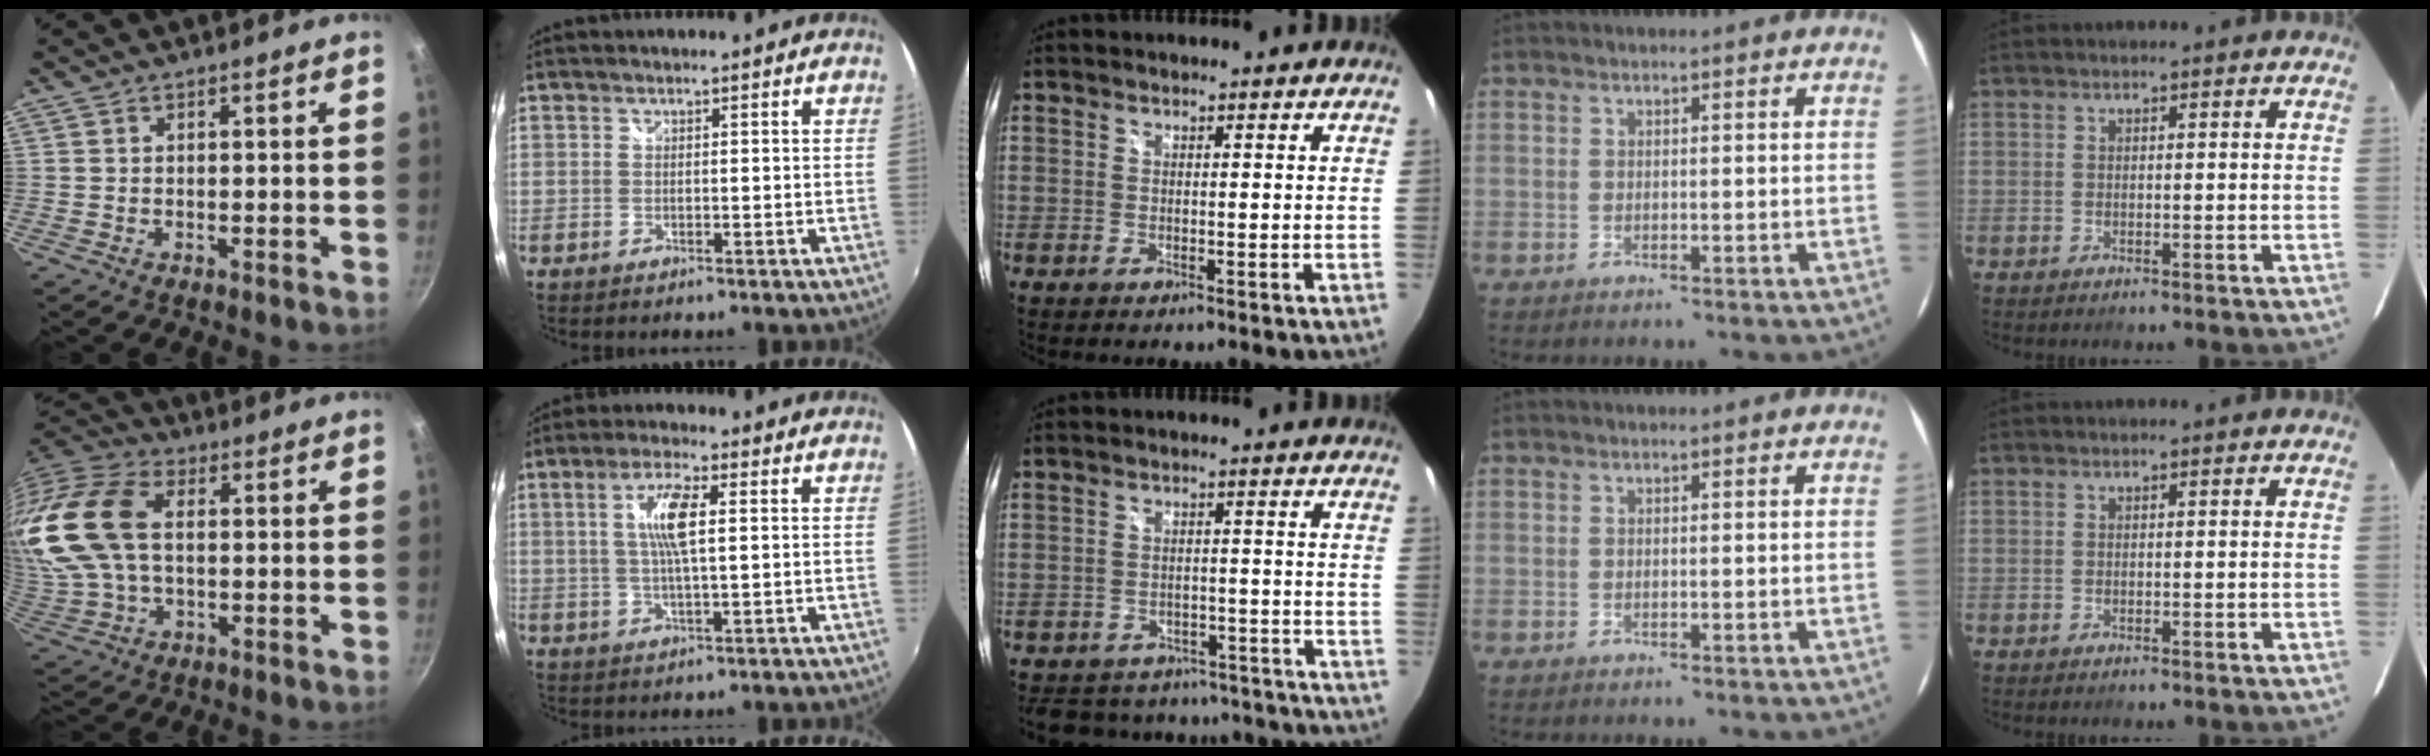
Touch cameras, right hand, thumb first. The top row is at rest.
{"thumb": {"total": 21.4, "force": [3.1, 13.7, 16.1], "torque": [-0.362, 0.024, 0.050]}, "index": {"total": 7.1, "force": [1.2, 1.3, 6.9], "torque": [-0.130, 0.002, 0.023]}, "middle": {"total": 18.3, "force": [-15.6, 7.8, 5.5], "torque": [-0.122, 0.038, -0.189]}}